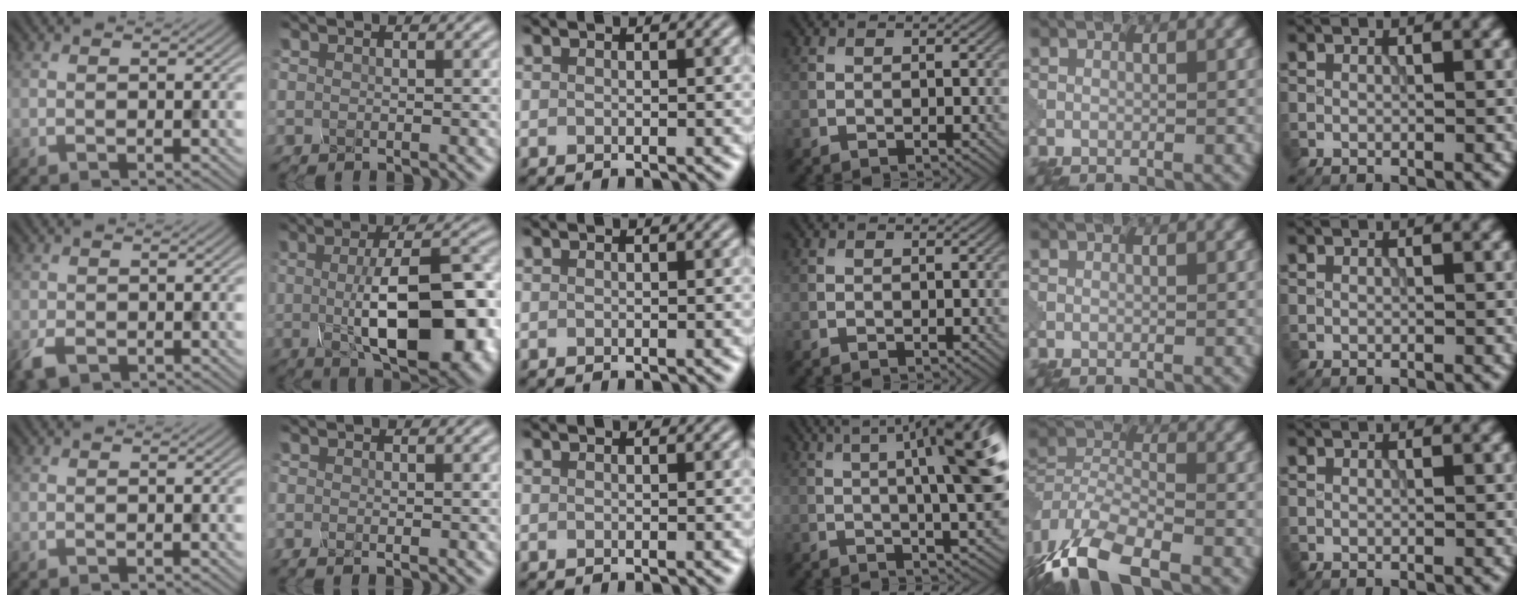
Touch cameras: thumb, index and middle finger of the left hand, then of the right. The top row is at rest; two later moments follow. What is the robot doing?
{"motion": "squeeze", "object": "hand grip exerciser"}